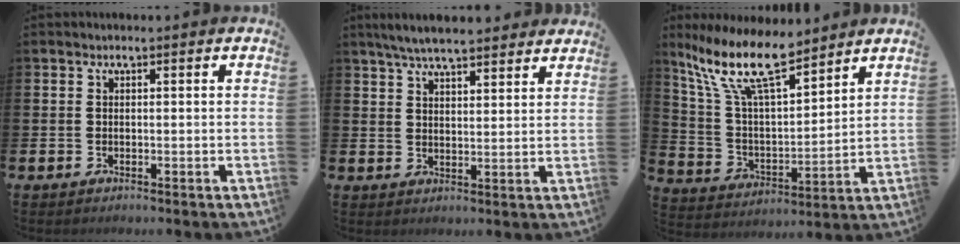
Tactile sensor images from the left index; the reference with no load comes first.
{"total": 5.8, "force": [5.5, 0.8, 1.8], "torque": [-0.044, -0.019, 0.099]}
{"total": 12.9, "force": [9.9, 3.5, 7.4], "torque": [-0.181, -0.040, 0.176]}